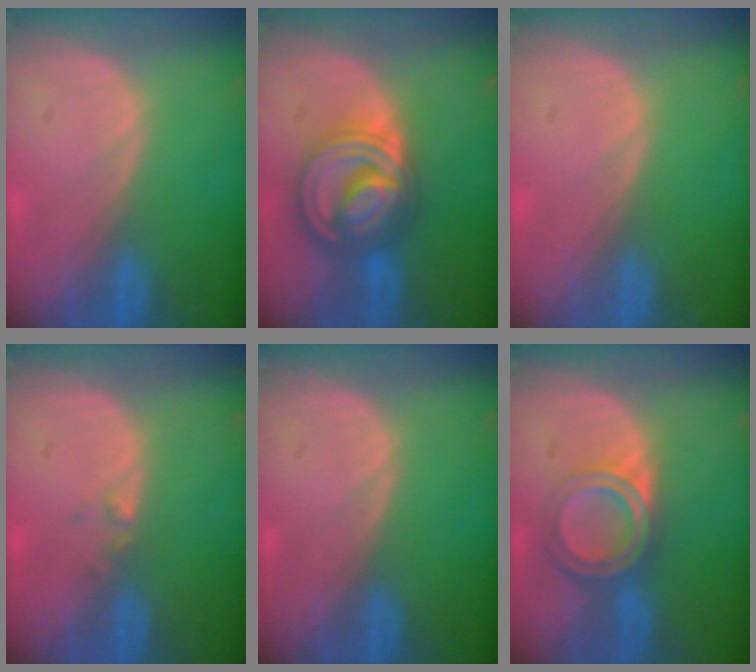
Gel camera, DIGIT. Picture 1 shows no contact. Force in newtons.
{"total": 9.2, "press": 9.2, "slide": 0.6}
{"total": 0.0}
{"total": 1.0, "press": 0.9, "slide": 0.5}
{"total": 0.0}
{"total": 6.3, "press": 5.3, "slide": 3.4}